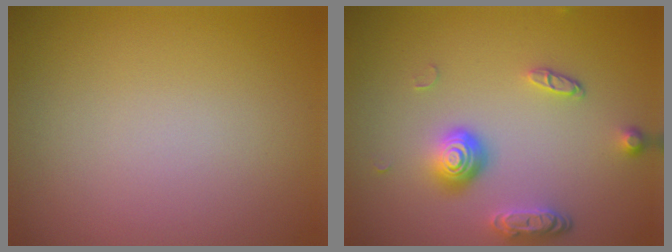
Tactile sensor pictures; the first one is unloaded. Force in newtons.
{"total": 3.7, "press": 2.8, "slide": 2.3}